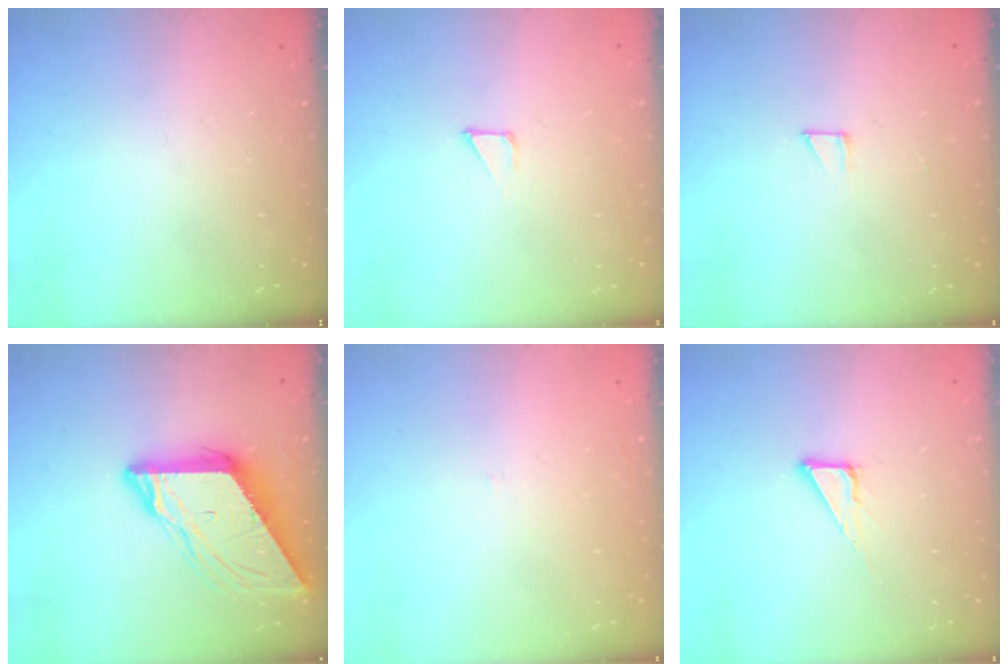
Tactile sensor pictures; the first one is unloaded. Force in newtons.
{"total": 1.2, "press": 1.2, "slide": 0.0}
{"total": 2.6, "press": 2.6, "slide": 0.1}
{"total": 10.0, "press": 10.0, "slide": 0.8}
{"total": 0.9, "press": 0.9, "slide": 0.1}
{"total": 5.0, "press": 5.0, "slide": 0.1}